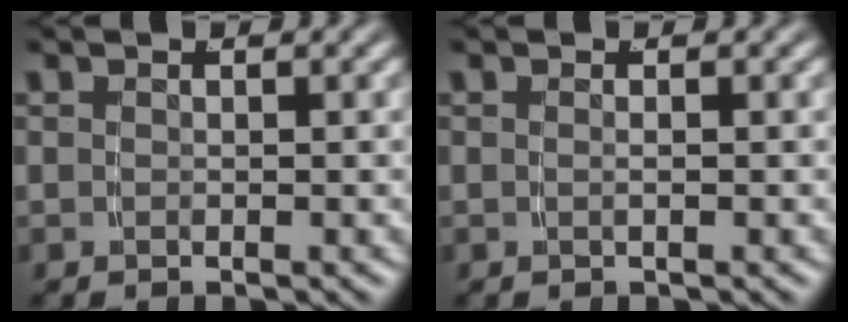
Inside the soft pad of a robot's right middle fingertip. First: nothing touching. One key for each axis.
{"total": 0.5, "fx": -0.2, "fy": -0.3, "fz": 0.3, "tx": -0.008, "ty": -0.001, "tz": -0.004}